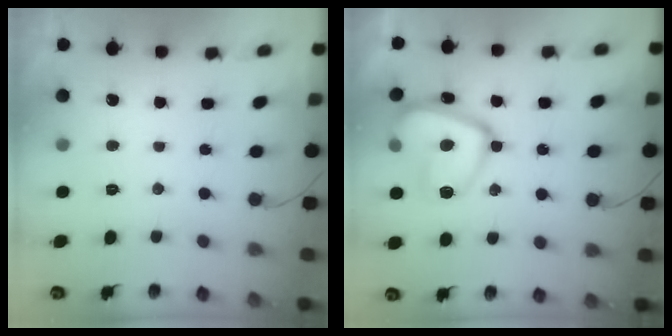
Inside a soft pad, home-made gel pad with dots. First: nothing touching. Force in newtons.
{"total": 18.3, "press": 18.3, "slide": 1.6}